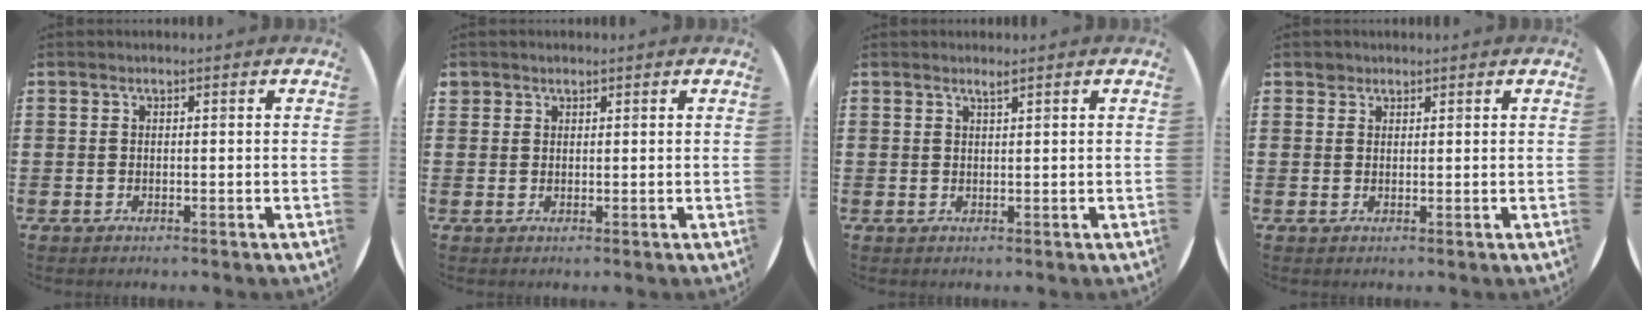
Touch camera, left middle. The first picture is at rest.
{"total": 1.0, "force": [0.9, 0.5, -0.1], "torque": [-0.001, 0.002, 0.017]}
{"total": 0.9, "force": [0.8, -0.1, 0.4], "torque": [-0.007, -0.001, 0.015]}
{"total": 1.1, "force": [0.9, 0.6, 0.0], "torque": [0.006, -0.002, 0.016]}